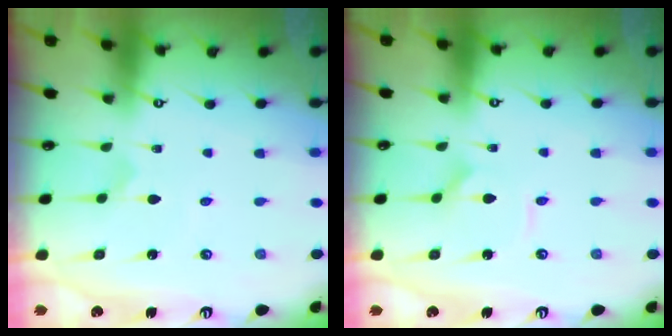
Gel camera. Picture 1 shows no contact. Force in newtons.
{"total": 0.9, "press": 0.9, "slide": 0.0}